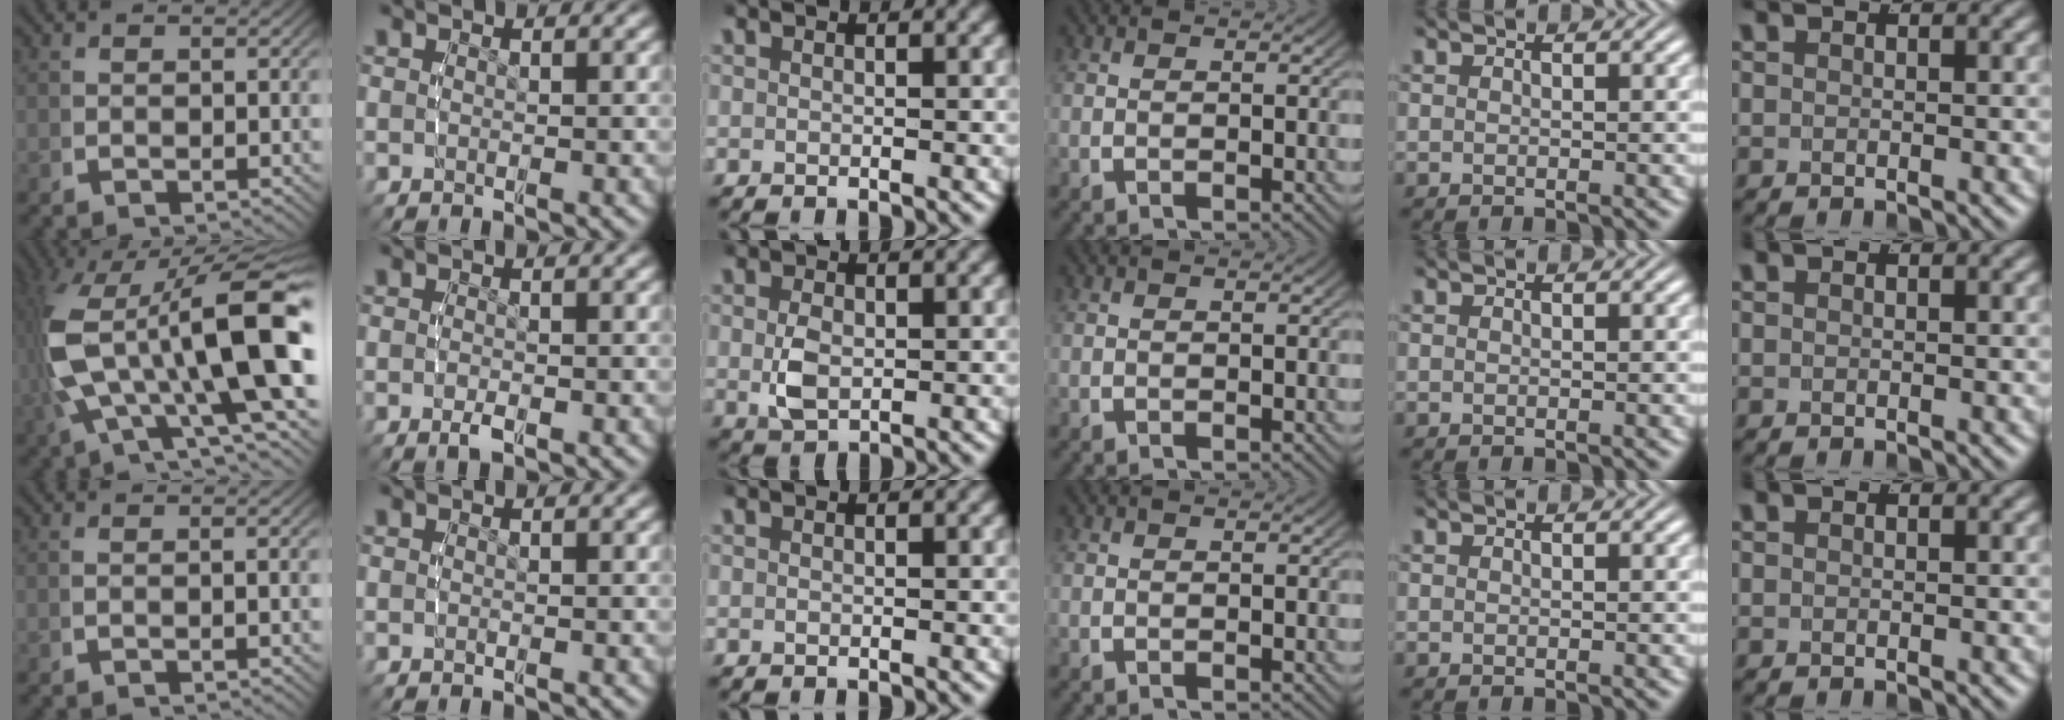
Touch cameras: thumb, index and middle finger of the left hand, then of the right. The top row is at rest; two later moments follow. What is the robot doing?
{"motion": "lift_and_place", "object": "button"}